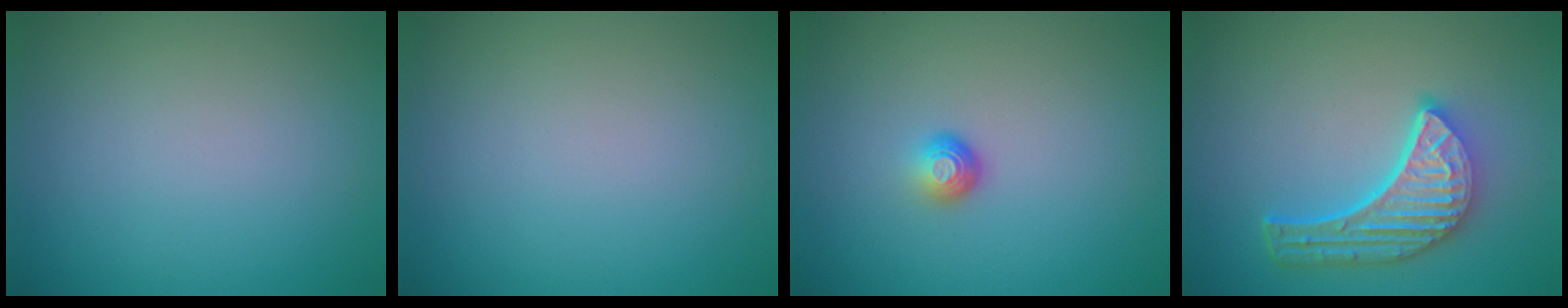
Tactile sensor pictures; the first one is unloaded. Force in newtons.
{"total": 0.0}
{"total": 1.6, "press": 1.0, "slide": 1.2}
{"total": 6.0, "press": 4.6, "slide": 3.9}